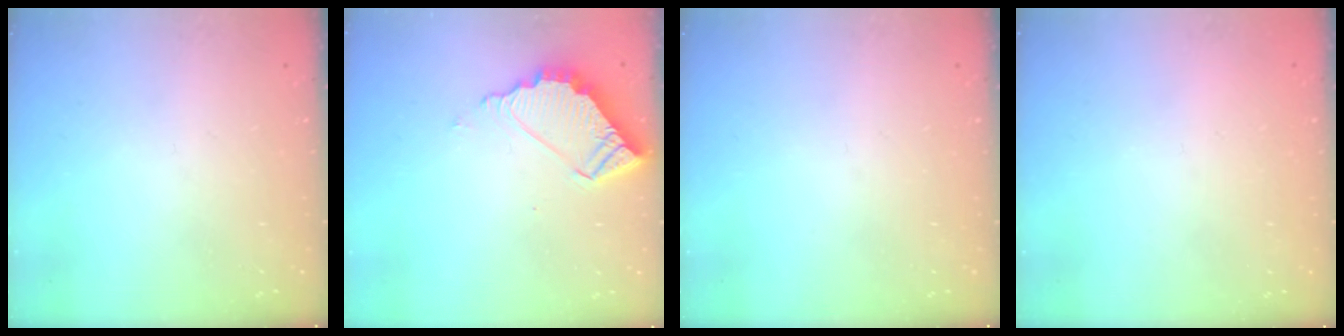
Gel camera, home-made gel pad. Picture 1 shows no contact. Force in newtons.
{"total": 7.7, "press": 7.7, "slide": 0.4}
{"total": 0.0}
{"total": 2.3, "press": 2.3, "slide": 0.1}